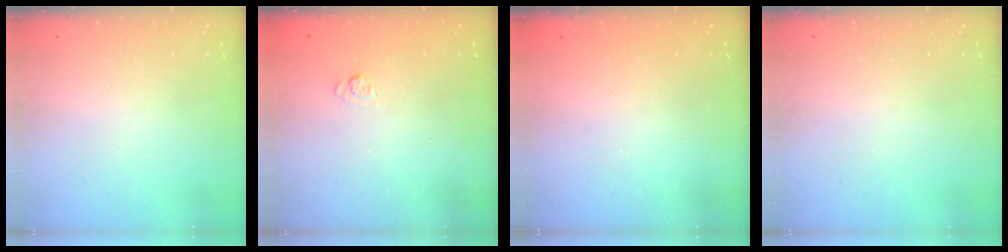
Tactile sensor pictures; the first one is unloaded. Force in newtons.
{"total": 2.2, "press": 1.8, "slide": 1.3}
{"total": 2.4, "press": 2.2, "slide": 0.8}
{"total": 0.0}